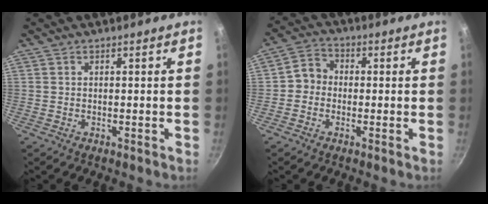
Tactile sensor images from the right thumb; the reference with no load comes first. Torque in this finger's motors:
{"motor_torque": [-0.01, -0.08, -0.16, 0.18, 0.02]}